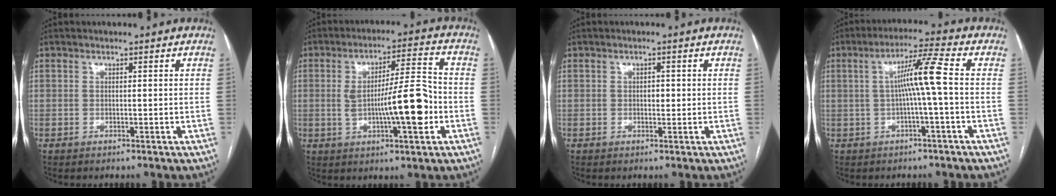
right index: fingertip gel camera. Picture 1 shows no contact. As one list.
[{"total": 11.5, "force": [-2.0, 1.4, 11.2], "torque": [-0.183, 0.011, -0.031]}, {"total": 1.3, "force": [0.0, 0.7, 1.0], "torque": [-0.014, 0.002, 0.000]}, {"total": 6.9, "force": [-0.1, -1.1, 6.8], "torque": [-0.117, 0.018, 0.001]}]